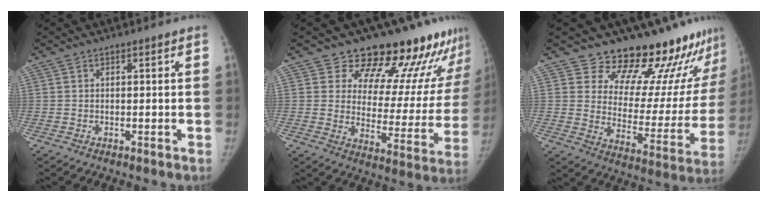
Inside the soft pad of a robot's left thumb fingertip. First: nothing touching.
{"total": 19.5, "force": [16.7, 7.8, 6.6], "torque": [-0.017, -0.118, 0.211]}
{"total": 20.5, "force": [18.5, 7.0, 5.5], "torque": [-0.011, -0.161, 0.237]}